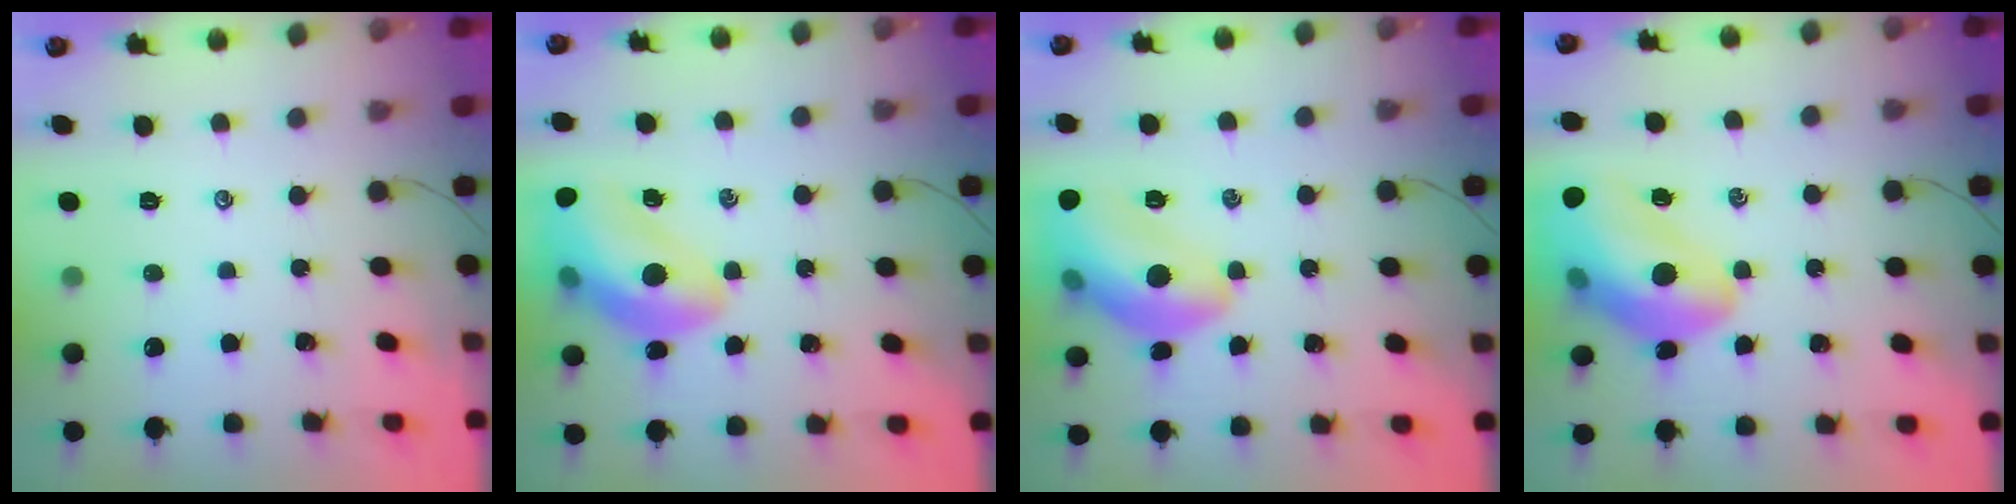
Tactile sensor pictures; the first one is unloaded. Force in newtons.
{"total": 17.0, "press": 16.6, "slide": 3.7}
{"total": 15.0, "press": 15.0, "slide": 1.3}
{"total": 19.3, "press": 18.9, "slide": 3.7}